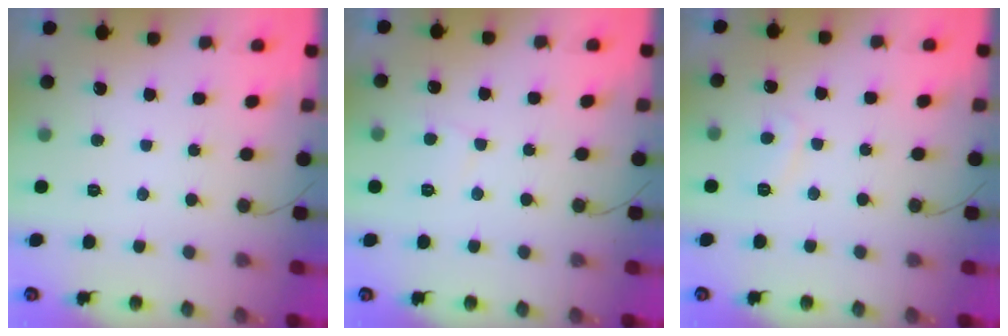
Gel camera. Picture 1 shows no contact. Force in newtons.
{"total": 3.5, "press": 3.5, "slide": 0.4}
{"total": 2.2, "press": 2.2, "slide": 0.6}